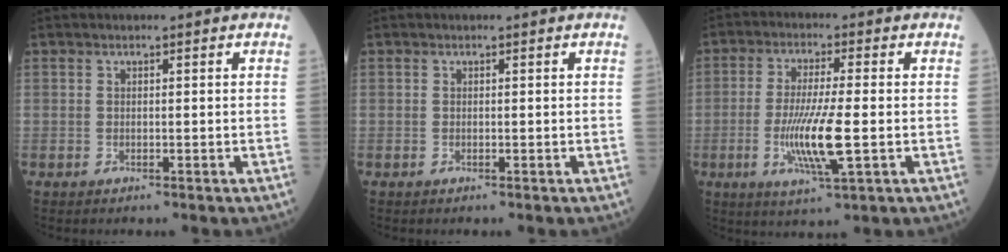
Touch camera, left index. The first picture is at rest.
{"total": 0.0}
{"total": 9.1, "force": [-1.8, 0.6, 8.9], "torque": [-0.177, -0.018, -0.035]}